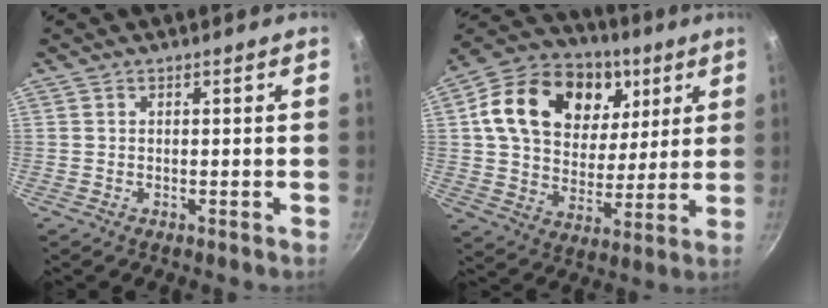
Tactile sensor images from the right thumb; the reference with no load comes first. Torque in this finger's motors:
{"motor_torque": [0.71, 0.99, 0.26, -0.03, 0.17]}